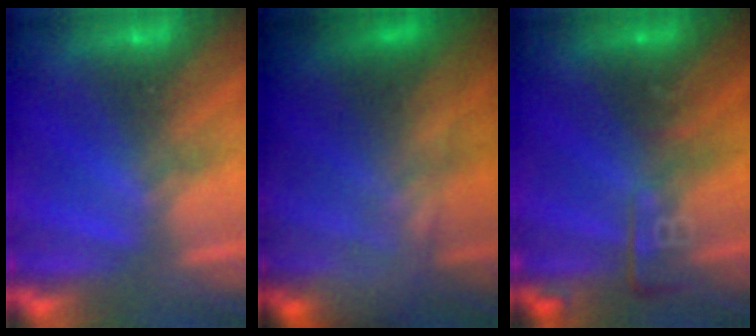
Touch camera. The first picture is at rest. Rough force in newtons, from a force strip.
{"total": 6.3}
{"total": 2.6}